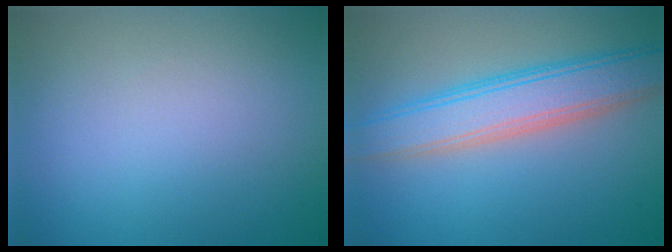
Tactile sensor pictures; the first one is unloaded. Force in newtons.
{"total": 5.9, "press": 5.9, "slide": 0.1}